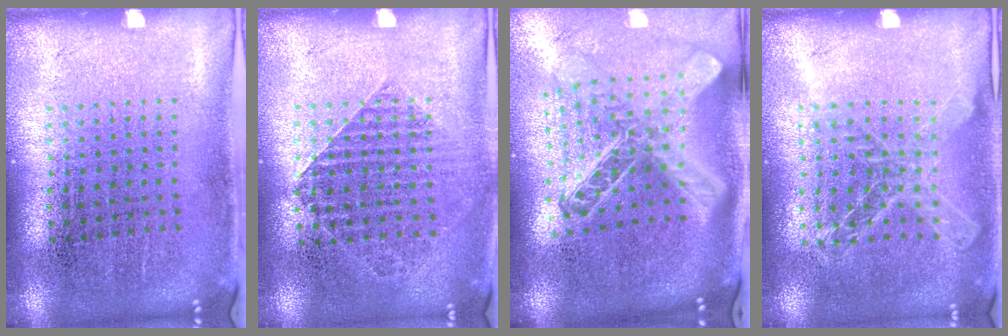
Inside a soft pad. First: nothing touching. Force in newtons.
{"total": 1.2, "press": 1.2, "slide": 0.4}
{"total": 2.7, "press": 2.0, "slide": 1.8}
{"total": 1.1, "press": 1.1, "slide": 0.1}